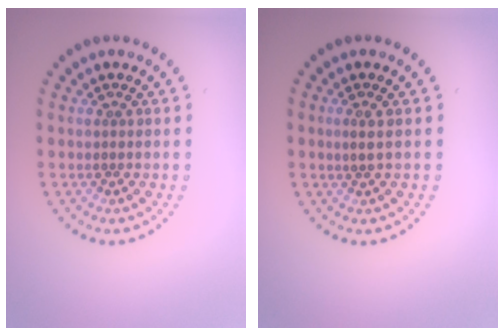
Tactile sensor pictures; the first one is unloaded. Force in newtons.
{"total": 1.0, "press": 0.8, "slide": 0.6}